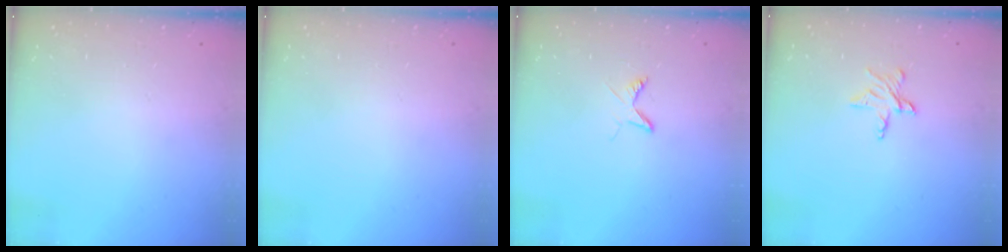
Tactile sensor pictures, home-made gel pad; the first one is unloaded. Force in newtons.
{"total": 0.0}
{"total": 3.8, "press": 3.8, "slide": 0.4}
{"total": 5.9, "press": 5.8, "slide": 0.5}